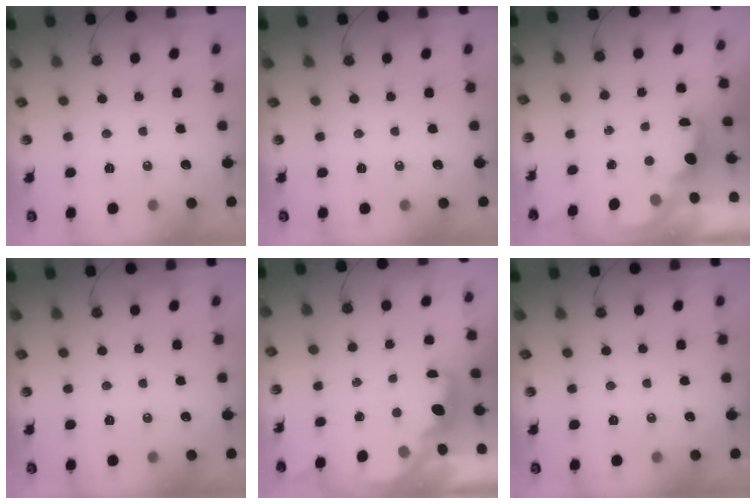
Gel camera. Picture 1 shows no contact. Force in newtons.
{"total": 0.0}
{"total": 1.7, "press": 1.5, "slide": 0.7}
{"total": 0.0}
{"total": 1.6, "press": 1.4, "slide": 0.7}
{"total": 0.0}